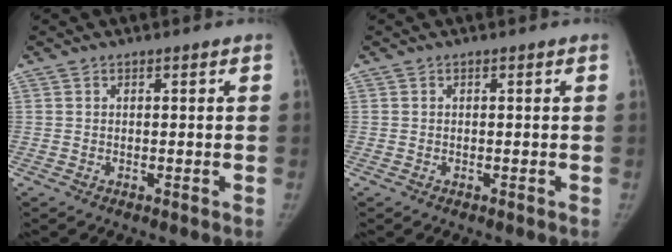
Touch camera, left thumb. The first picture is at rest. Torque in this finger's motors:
{"motor_torque": [0.00, 0.00, 0.14, 0.11, 0.00]}